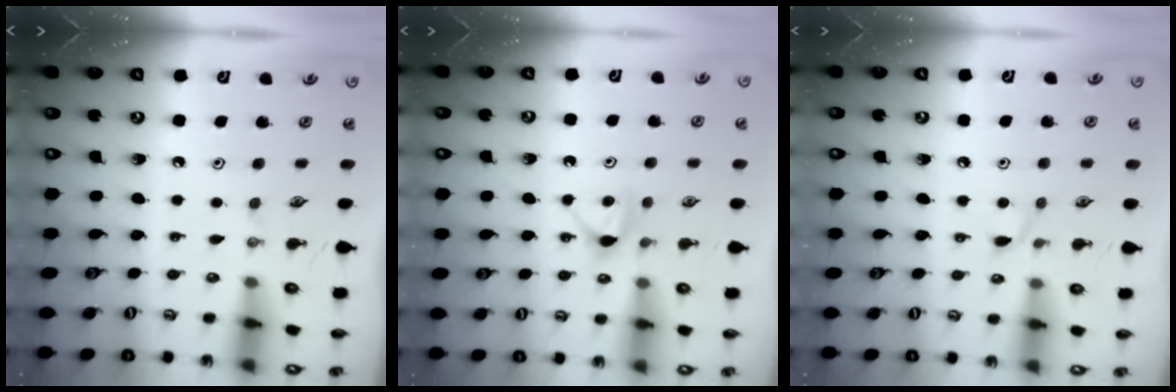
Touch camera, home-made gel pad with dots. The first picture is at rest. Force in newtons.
{"total": 4.5, "press": 4.4, "slide": 0.8}
{"total": 4.9, "press": 4.8, "slide": 0.7}